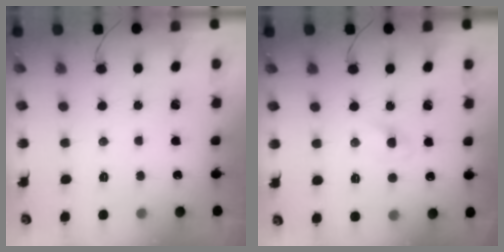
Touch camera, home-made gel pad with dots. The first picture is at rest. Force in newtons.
{"total": 1.9, "press": 1.8, "slide": 0.8}